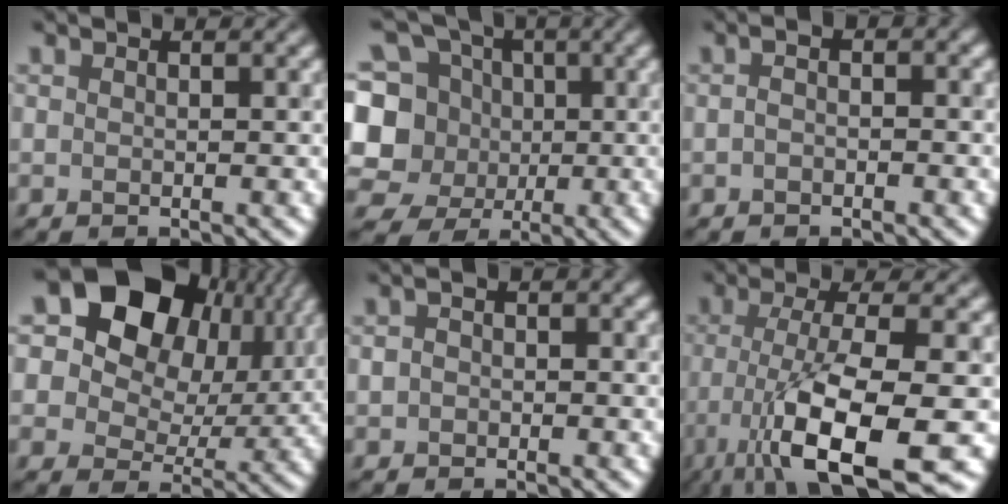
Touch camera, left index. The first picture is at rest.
{"total": 10.1, "force": [0.5, 9.1, 4.3], "torque": [-0.132, 0.030, -0.015]}
{"total": 1.3, "force": [-0.3, 0.5, 1.2], "torque": [-0.024, 0.000, -0.012]}
{"total": 16.8, "force": [7.3, 11.8, 9.4], "torque": [-0.175, 0.069, 0.109]}
{"total": 1.7, "force": [0.1, 1.2, 1.1], "torque": [-0.018, 0.004, -0.009]}
{"total": 11.2, "force": [-4.5, 2.8, 9.8], "torque": [-0.167, -0.013, -0.081]}